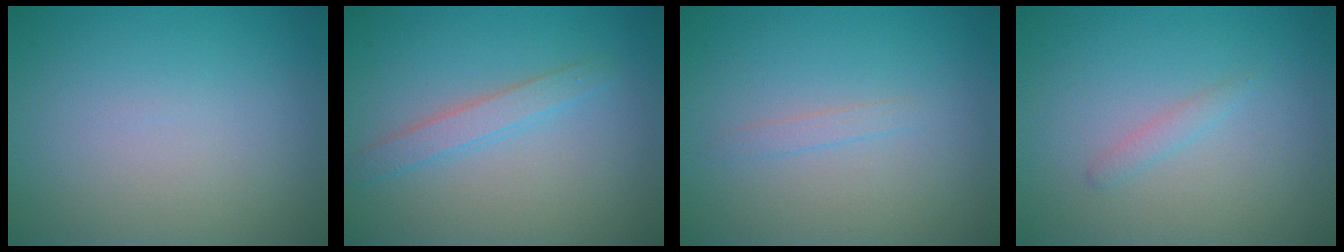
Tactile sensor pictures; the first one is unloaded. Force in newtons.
{"total": 2.0, "press": 2.0, "slide": 0.2}
{"total": 0.8, "press": 0.8, "slide": 0.0}
{"total": 0.9, "press": 0.9, "slide": 0.0}